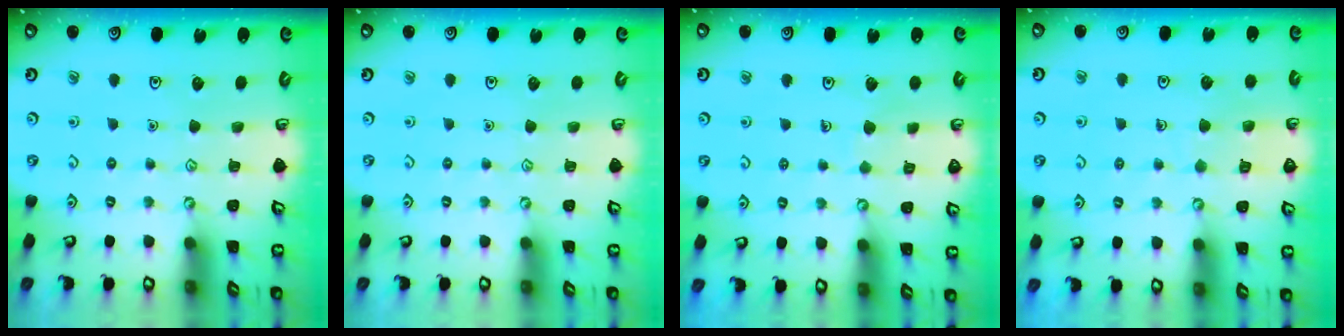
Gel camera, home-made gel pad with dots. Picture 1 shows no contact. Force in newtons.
{"total": 0.0}
{"total": 3.8, "press": 3.7, "slide": 0.3}
{"total": 5.7, "press": 5.7, "slide": 0.3}